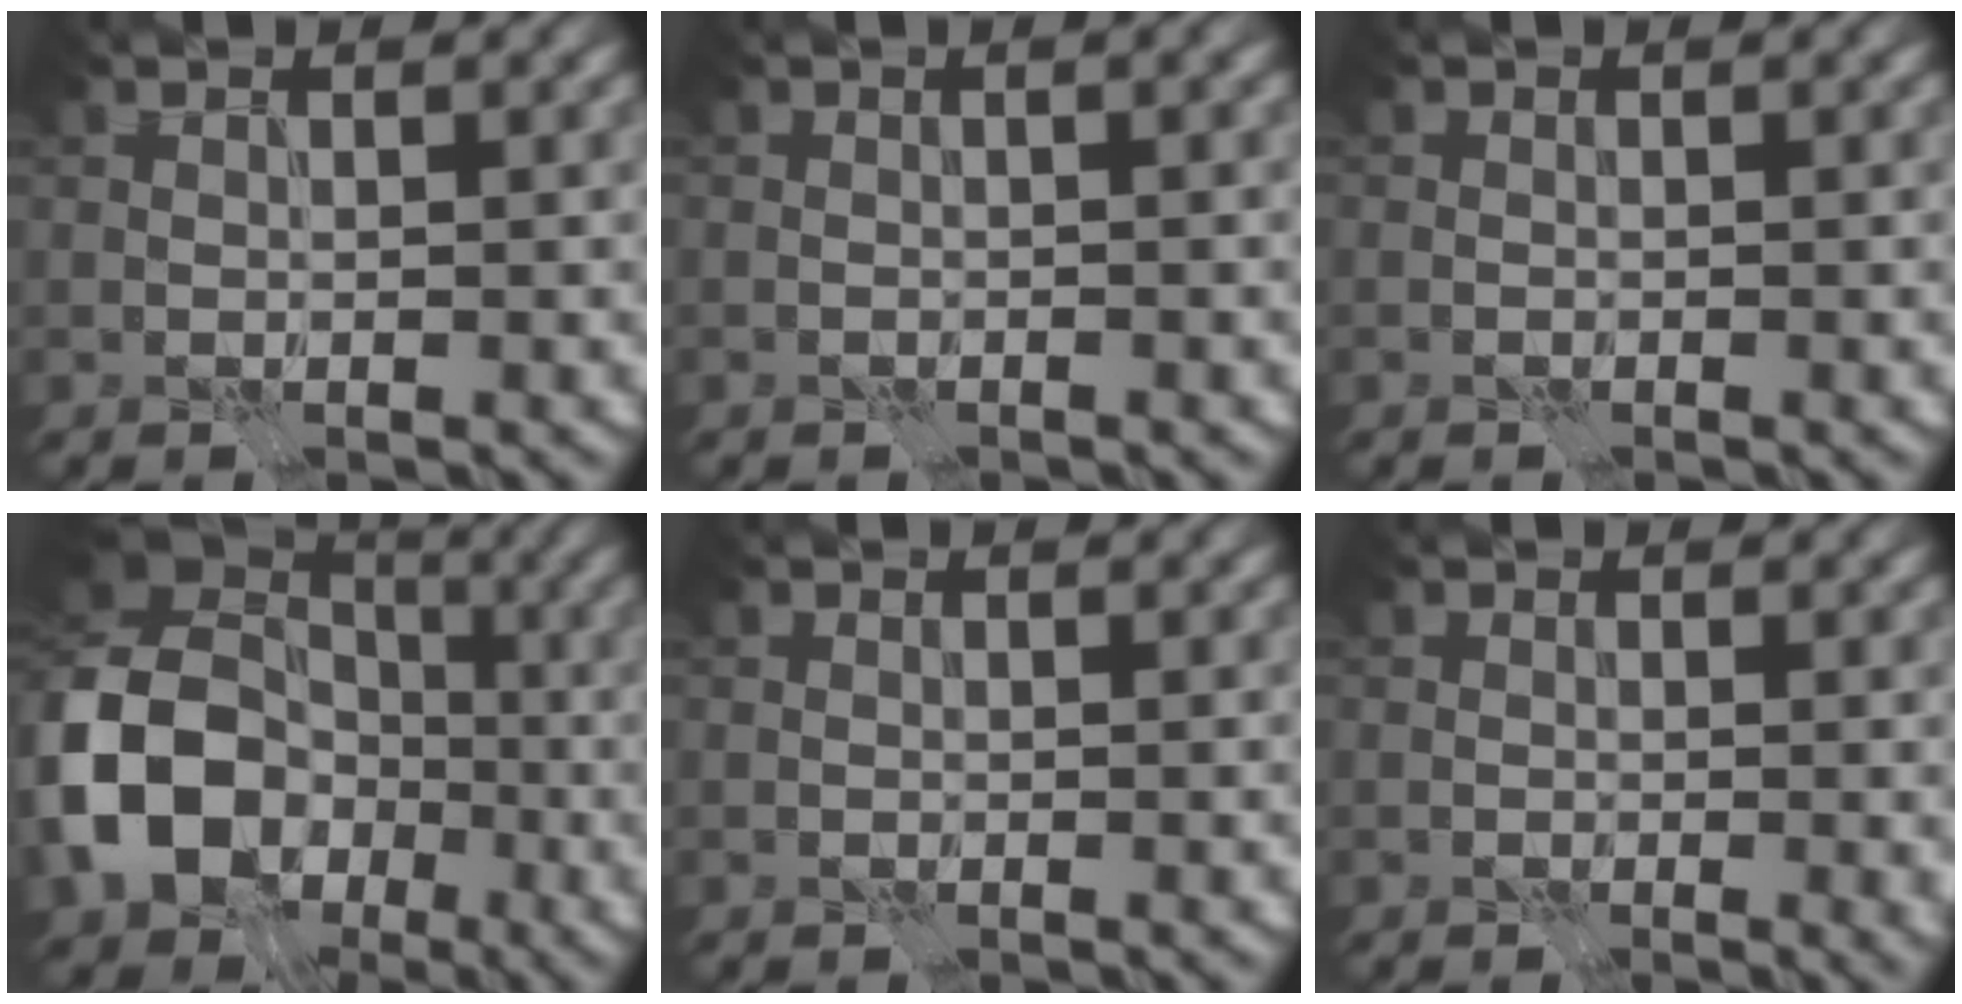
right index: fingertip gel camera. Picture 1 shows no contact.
{"total": 1.8, "force": [0.4, 0.6, 1.7], "torque": [-0.011, -0.002, -0.003]}
{"total": 0.0}
{"total": 12.5, "force": [-3.4, 9.9, 6.8], "torque": [-0.145, -0.010, -0.073]}
{"total": 0.0}
{"total": 1.2, "force": [0.1, 0.4, 1.1], "torque": [-0.008, -0.003, 0.003]}